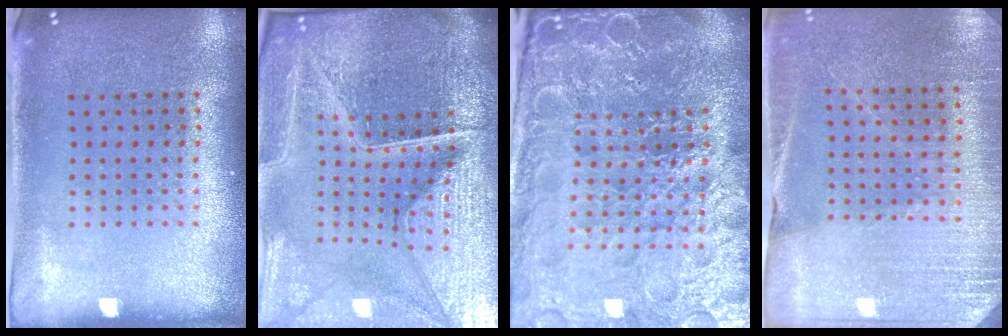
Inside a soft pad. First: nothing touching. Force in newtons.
{"total": 6.8, "press": 6.0, "slide": 3.1}
{"total": 6.3, "press": 5.7, "slide": 2.8}
{"total": 2.8, "press": 2.8, "slide": 0.2}